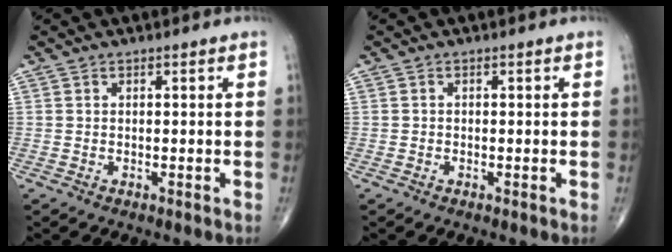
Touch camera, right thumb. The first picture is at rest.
{"total": 0.0}